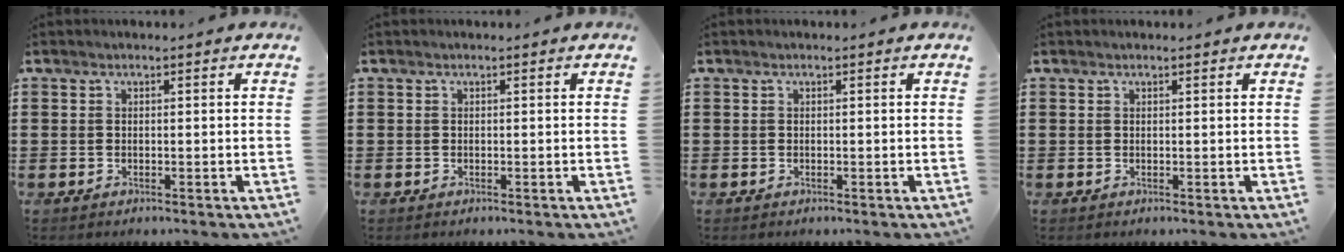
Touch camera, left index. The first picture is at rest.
{"total": 0.0}
{"total": 0.0}
{"total": 0.0}